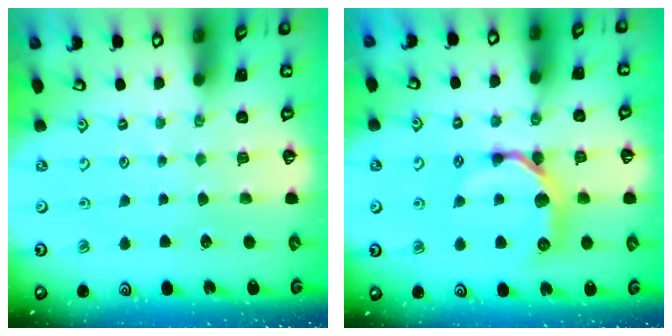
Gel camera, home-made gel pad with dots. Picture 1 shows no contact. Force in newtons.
{"total": 11.3, "press": 11.3, "slide": 0.6}